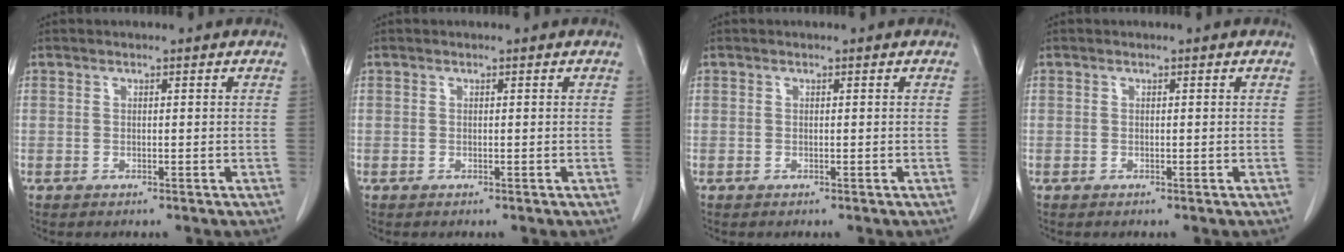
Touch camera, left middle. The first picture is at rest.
{"total": 0.0}
{"total": 0.0}
{"total": 0.0}